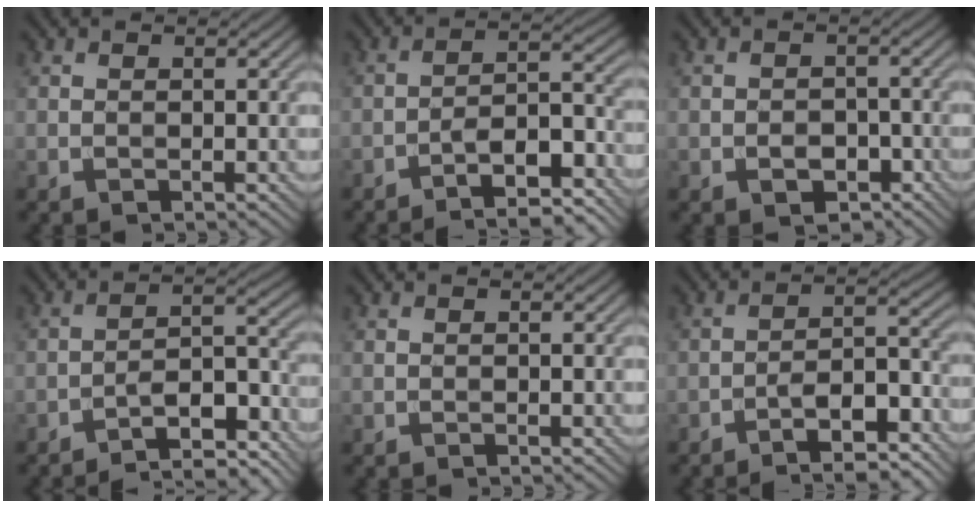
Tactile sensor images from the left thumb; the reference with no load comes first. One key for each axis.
{"total": 9.2, "fx": -6.5, "fy": 2.5, "fz": 6.0, "tx": -0.091, "ty": 0.008, "tz": -0.111}
{"total": 3.1, "fx": -1.5, "fy": 2.2, "fz": 1.7, "tx": -0.023, "ty": 0.000, "tz": -0.022}
{"total": 10.5, "fx": -8.4, "fy": 2.4, "fz": 5.8, "tx": -0.082, "ty": 0.011, "tz": -0.135}
{"total": 0.0}
{"total": 8.3, "fx": -5.6, "fy": 2.3, "fz": 5.7, "tx": -0.087, "ty": 0.008, "tz": -0.094}